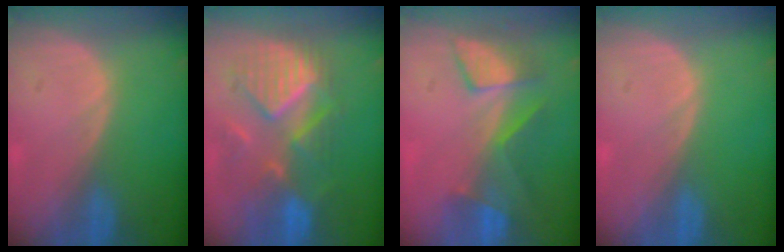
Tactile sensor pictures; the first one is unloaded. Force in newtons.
{"total": 10.2, "press": 9.5, "slide": 3.7}
{"total": 7.3, "press": 6.9, "slide": 2.5}
{"total": 0.0}